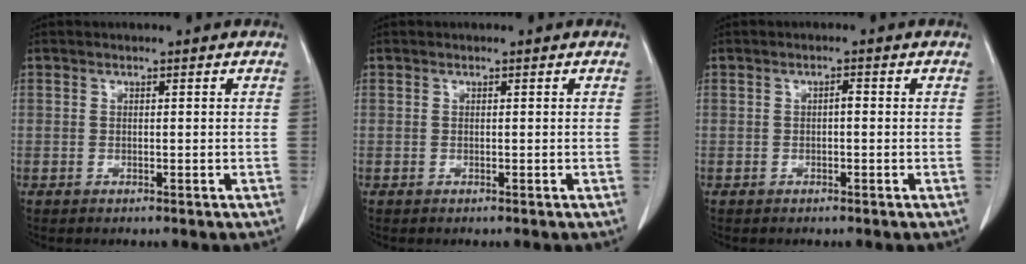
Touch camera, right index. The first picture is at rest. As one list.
[{"total": 0.0}, {"total": 0.9, "force": [-0.1, 0.3, 0.9], "torque": [-0.014, 0.003, -0.002]}]